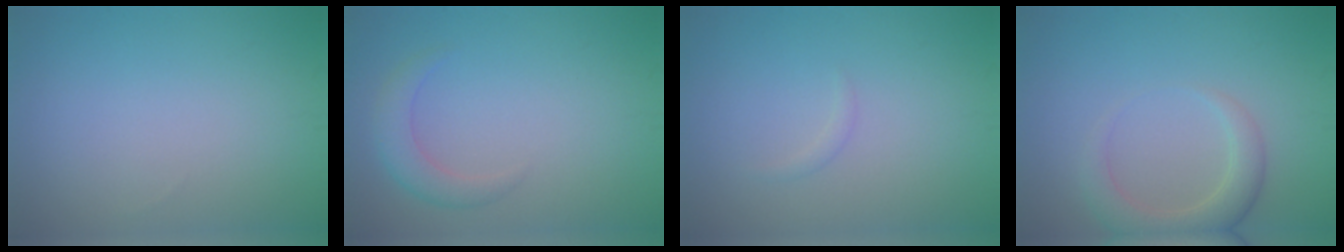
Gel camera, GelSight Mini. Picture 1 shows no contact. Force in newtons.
{"total": 2.4, "press": 2.4, "slide": 0.1}
{"total": 0.6, "press": 0.6, "slide": 0.0}
{"total": 3.5, "press": 3.5, "slide": 0.4}